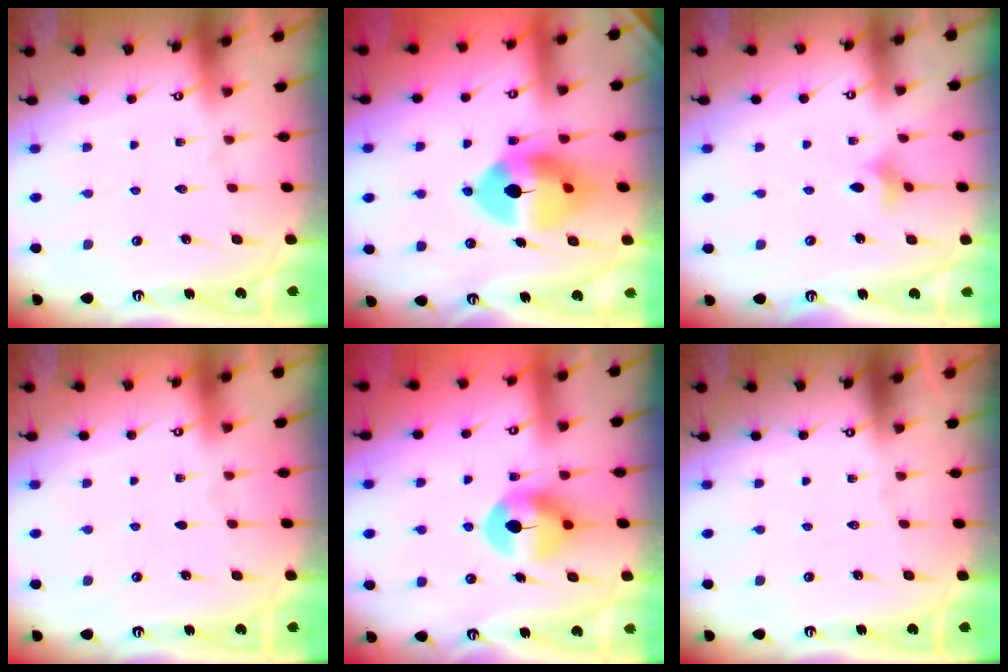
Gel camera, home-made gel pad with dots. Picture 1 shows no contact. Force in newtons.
{"total": 11.9, "press": 11.8, "slide": 1.8}
{"total": 4.1, "press": 4.0, "slide": 0.7}
{"total": 0.0}
{"total": 9.1, "press": 9.1, "slide": 0.9}
{"total": 0.0}